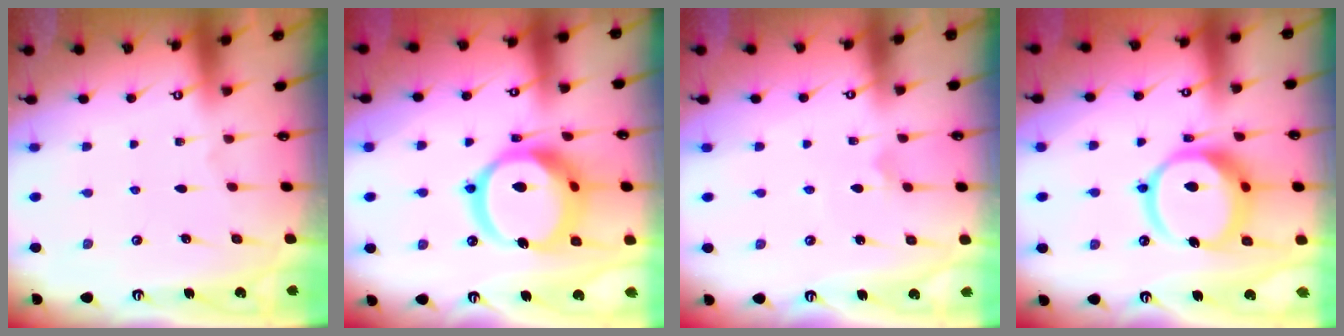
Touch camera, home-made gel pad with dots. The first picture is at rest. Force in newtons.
{"total": 20.9, "press": 20.7, "slide": 2.4}
{"total": 3.4, "press": 3.4, "slide": 0.2}
{"total": 16.6, "press": 16.5, "slide": 1.9}